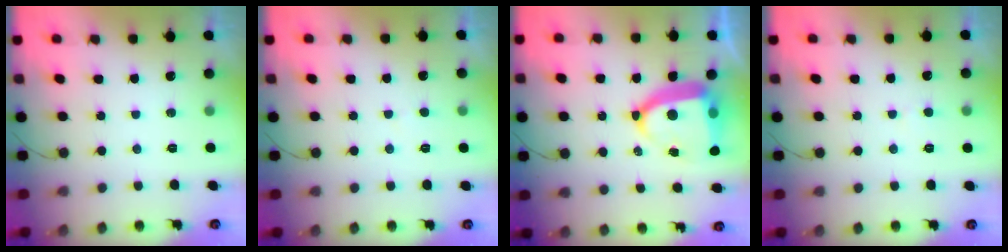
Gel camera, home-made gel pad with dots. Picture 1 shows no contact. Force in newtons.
{"total": 2.1, "press": 2.1, "slide": 0.2}
{"total": 14.4, "press": 14.3, "slide": 1.4}
{"total": 1.7, "press": 1.7, "slide": 0.1}